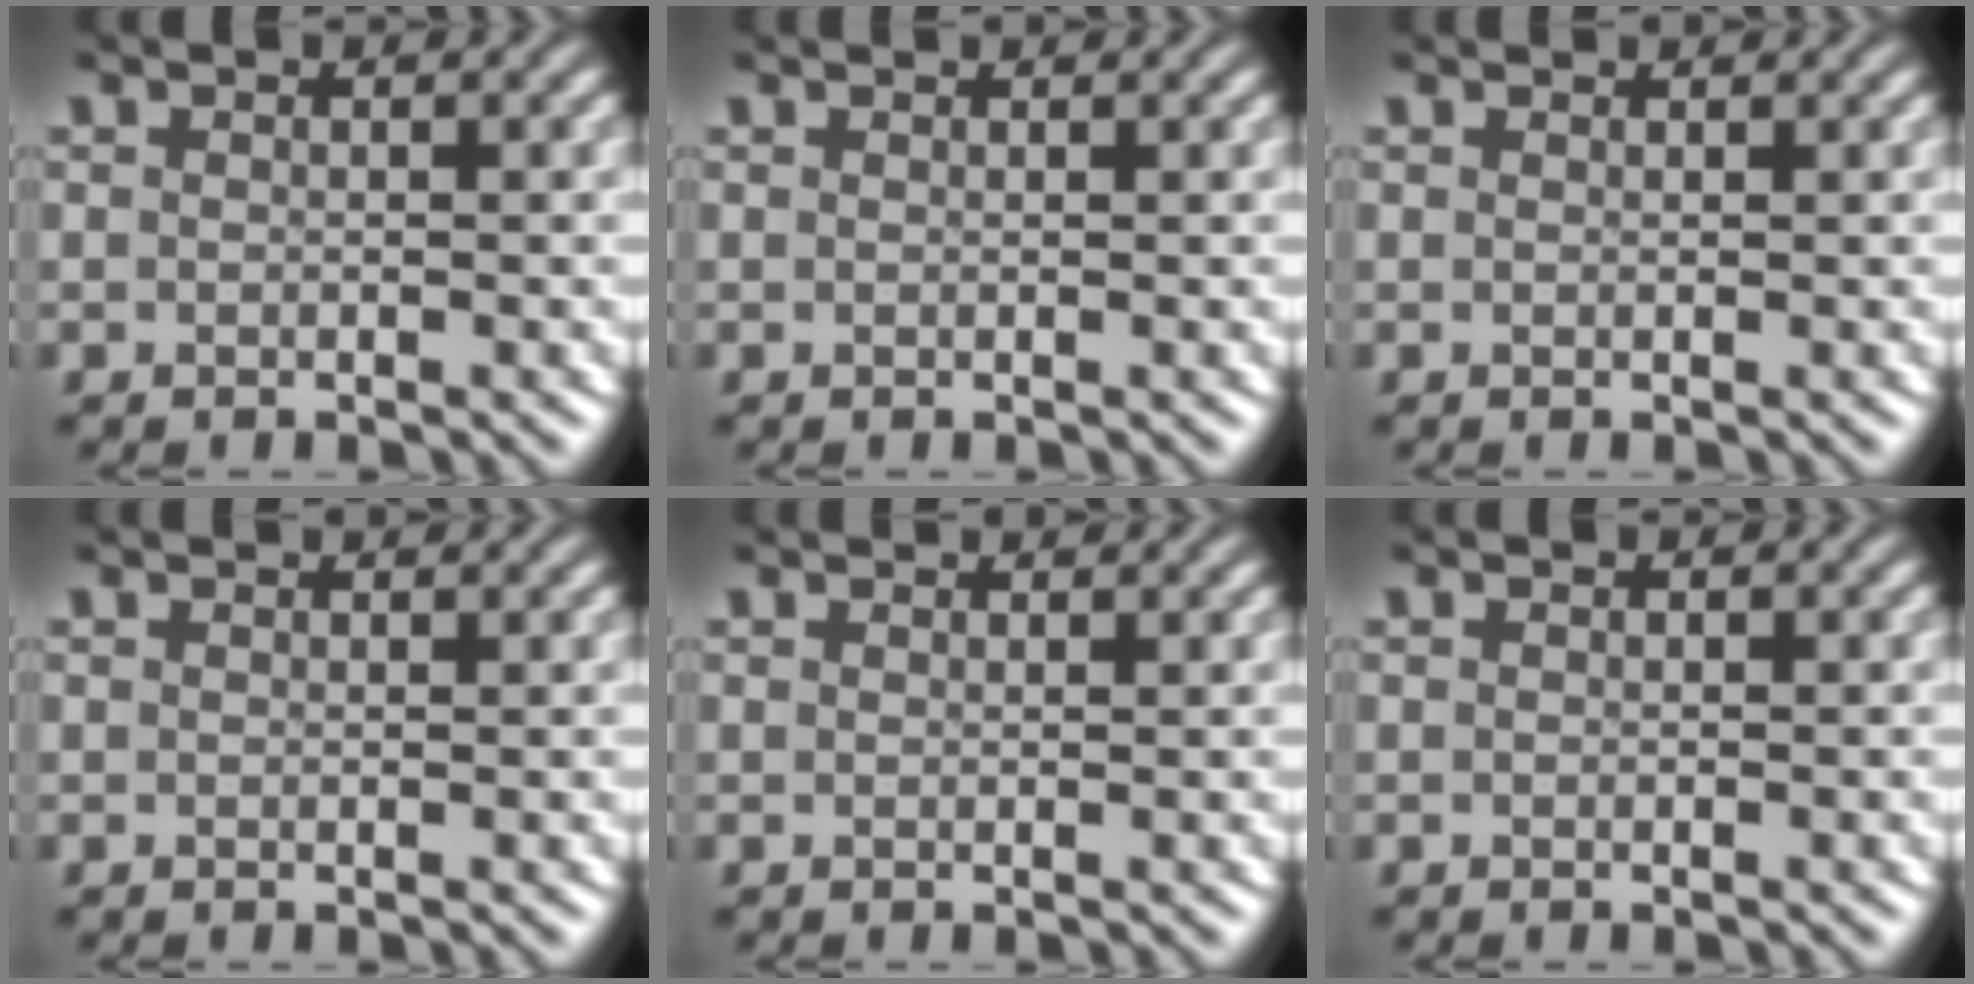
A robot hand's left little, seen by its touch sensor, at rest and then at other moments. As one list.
[{"total": 1.0, "force": [1.0, 0.1, 0.2], "torque": [-0.007, -0.004, 0.008]}, {"total": 1.4, "force": [1.3, 0.1, 0.3], "torque": [-0.010, -0.003, 0.012]}, {"total": 1.0, "force": [1.0, 0.1, 0.2], "torque": [-0.006, -0.004, 0.008]}, {"total": 1.7, "force": [1.6, 0.2, 0.4], "torque": [-0.011, -0.001, 0.015]}, {"total": 0.0}]